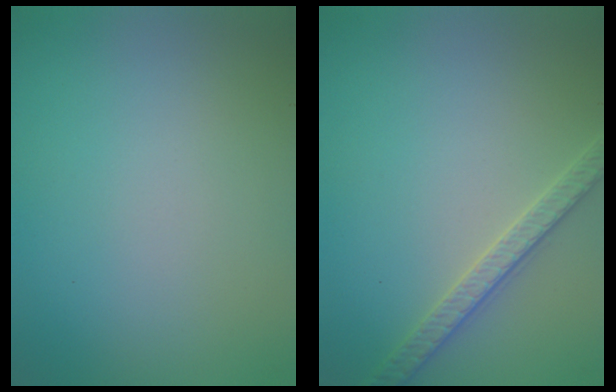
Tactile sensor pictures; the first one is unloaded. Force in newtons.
{"total": 2.7, "press": 2.7, "slide": 0.1}